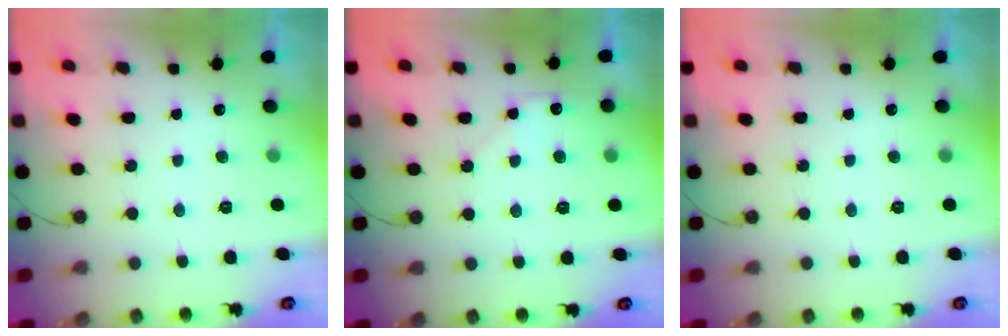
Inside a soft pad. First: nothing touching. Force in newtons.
{"total": 6.7, "press": 6.6, "slide": 0.8}
{"total": 0.0}